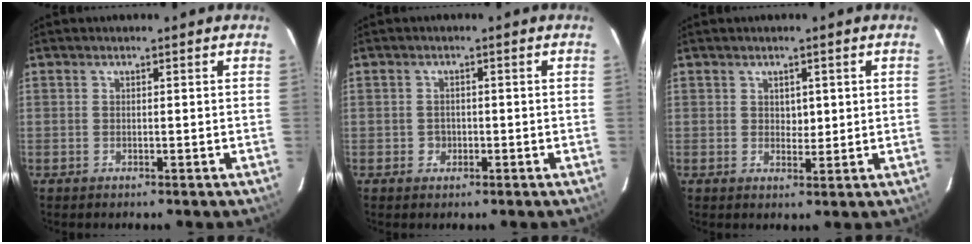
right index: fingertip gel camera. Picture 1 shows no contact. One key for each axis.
{"total": 1.4, "fx": -0.5, "fy": 1.2, "fz": 0.6, "tx": -0.010, "ty": 0.003, "tz": -0.006}
{"total": 2.2, "fx": 0.6, "fy": 1.5, "fz": 1.6, "tx": -0.019, "ty": -0.001, "tz": 0.011}